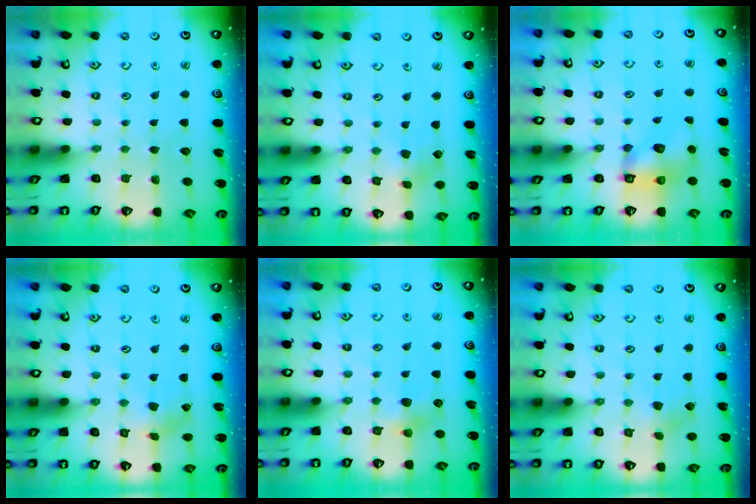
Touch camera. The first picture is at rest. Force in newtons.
{"total": 2.9, "press": 2.9, "slide": 0.2}
{"total": 7.6, "press": 7.5, "slide": 0.9}
{"total": 1.0, "press": 1.0, "slide": 0.2}
{"total": 5.4, "press": 5.3, "slide": 0.5}
{"total": 2.7, "press": 2.7, "slide": 0.3}